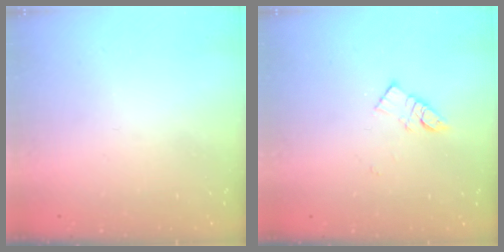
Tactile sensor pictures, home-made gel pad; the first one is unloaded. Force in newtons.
{"total": 7.1, "press": 7.1, "slide": 0.2}